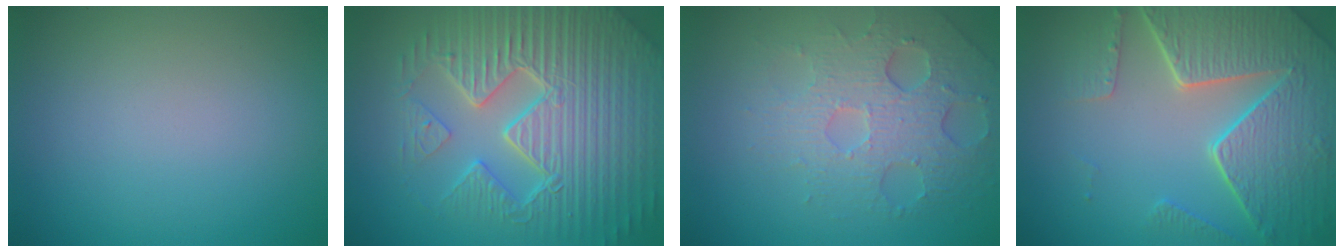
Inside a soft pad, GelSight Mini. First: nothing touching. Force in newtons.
{"total": 9.5, "press": 6.7, "slide": 6.7}
{"total": 4.9, "press": 4.1, "slide": 2.6}
{"total": 8.2, "press": 6.1, "slide": 5.6}